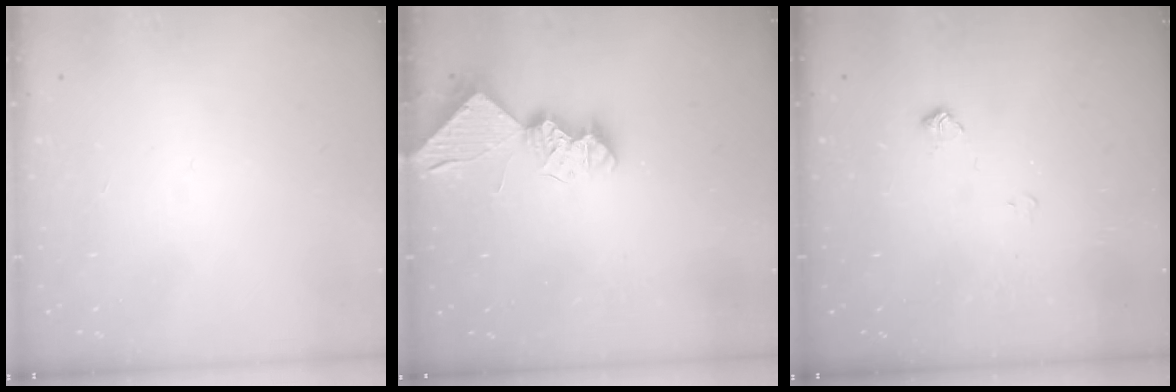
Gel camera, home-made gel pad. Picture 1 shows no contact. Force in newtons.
{"total": 9.1, "press": 9.1, "slide": 0.2}
{"total": 4.9, "press": 4.8, "slide": 0.8}